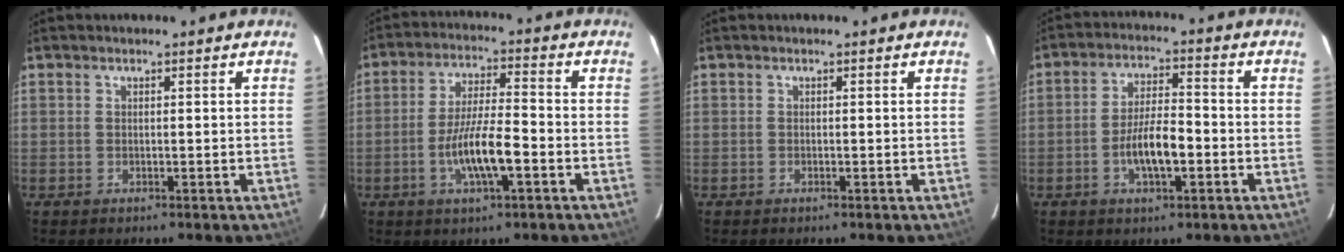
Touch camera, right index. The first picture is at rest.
{"total": 9.5, "force": [-3.5, 1.7, 8.7], "torque": [-0.169, -0.003, -0.063]}
{"total": 0.0}
{"total": 7.8, "force": [-2.6, 2.4, 7.0], "torque": [-0.135, 0.004, -0.044]}